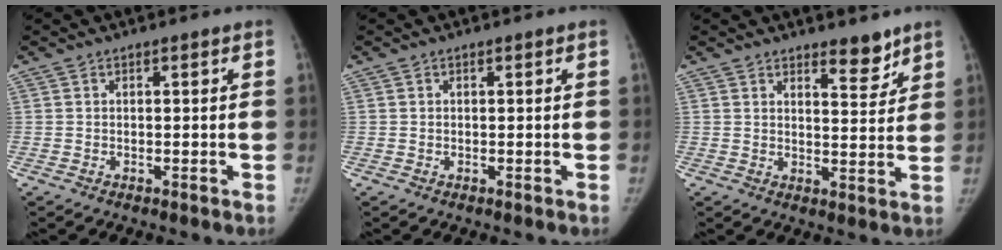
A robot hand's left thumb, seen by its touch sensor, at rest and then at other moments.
{"total": 0.0}
{"total": 4.9, "force": [3.9, 1.8, 2.4], "torque": [-0.013, -0.033, 0.057]}